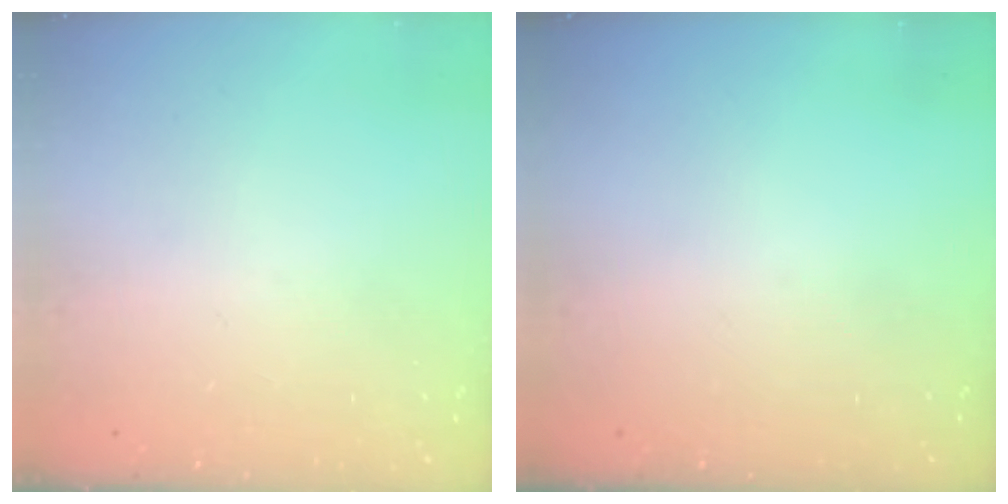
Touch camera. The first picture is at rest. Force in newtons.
{"total": 0.0}